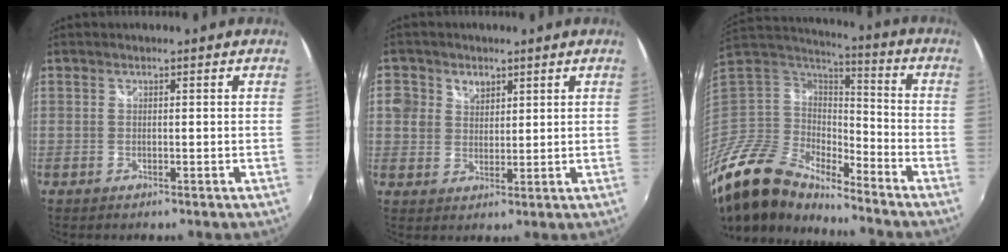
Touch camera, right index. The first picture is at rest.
{"total": 5.0, "force": [1.8, 4.5, 1.5], "torque": [-0.018, 0.016, 0.033]}
{"total": 16.6, "force": [-13.2, 7.3, 6.9], "torque": [-0.162, -0.011, -0.261]}